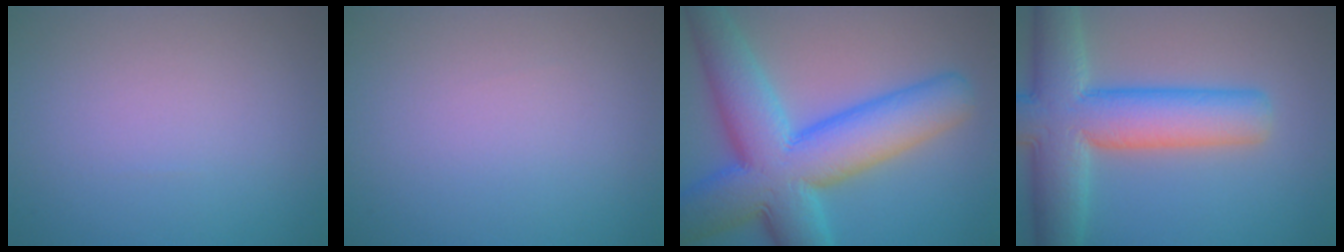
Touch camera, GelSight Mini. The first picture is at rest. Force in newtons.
{"total": 0.0}
{"total": 13.1, "press": 13.1, "slide": 0.6}
{"total": 10.5, "press": 10.5, "slide": 0.6}